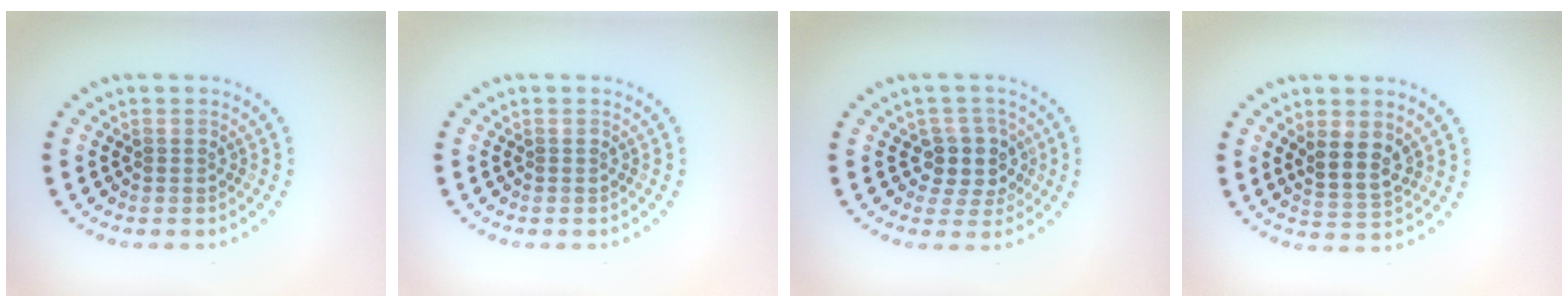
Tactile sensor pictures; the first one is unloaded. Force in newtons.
{"total": 0.0}
{"total": 3.0, "press": 2.6, "slide": 1.4}
{"total": 2.6, "press": 2.2, "slide": 1.4}